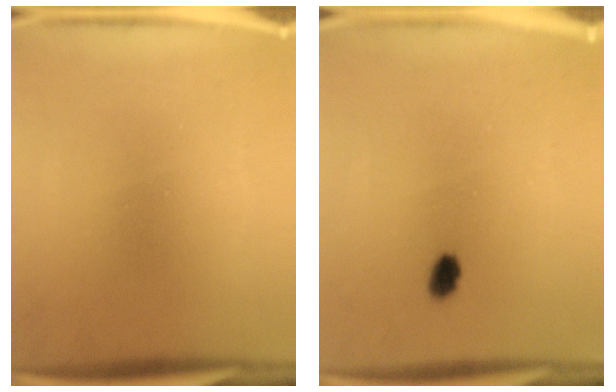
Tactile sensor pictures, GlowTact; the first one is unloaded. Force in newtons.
{"total": 2.3}